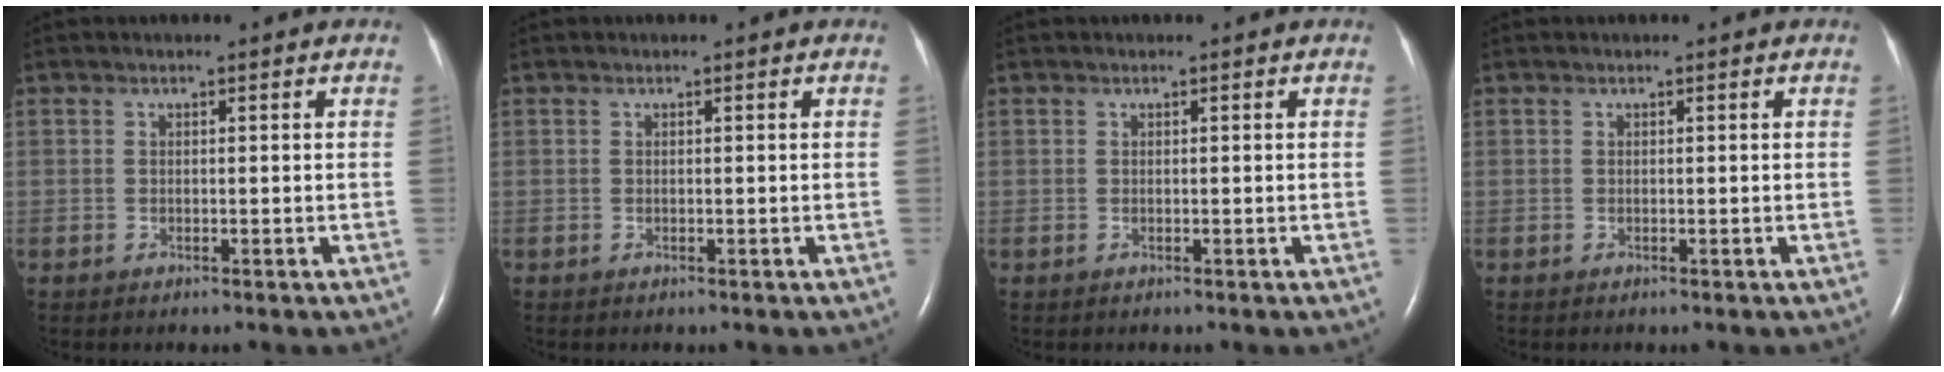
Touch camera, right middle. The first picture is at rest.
{"total": 0.0}
{"total": 0.0}
{"total": 0.0}